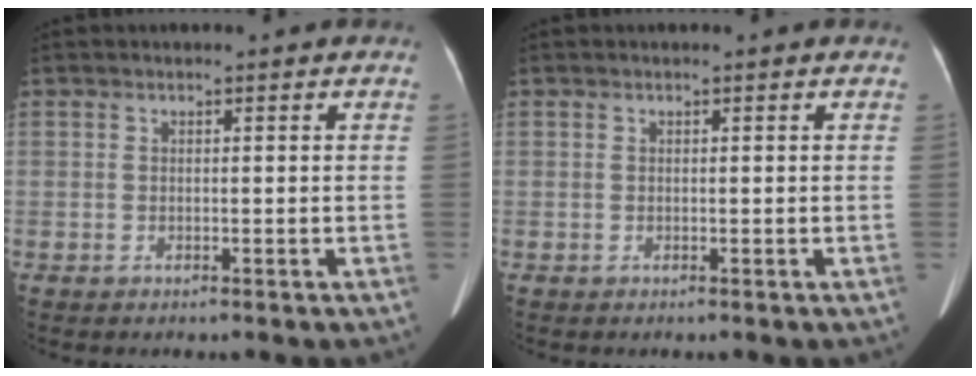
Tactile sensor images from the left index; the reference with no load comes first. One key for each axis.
{"total": 0.0}